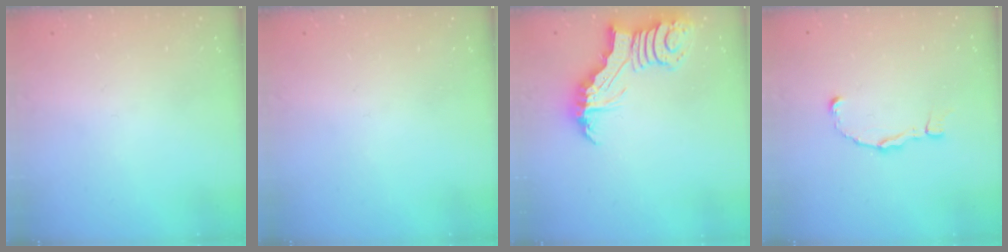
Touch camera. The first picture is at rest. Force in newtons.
{"total": 0.0}
{"total": 5.6, "press": 5.5, "slide": 0.7}
{"total": 2.5, "press": 2.5, "slide": 0.2}